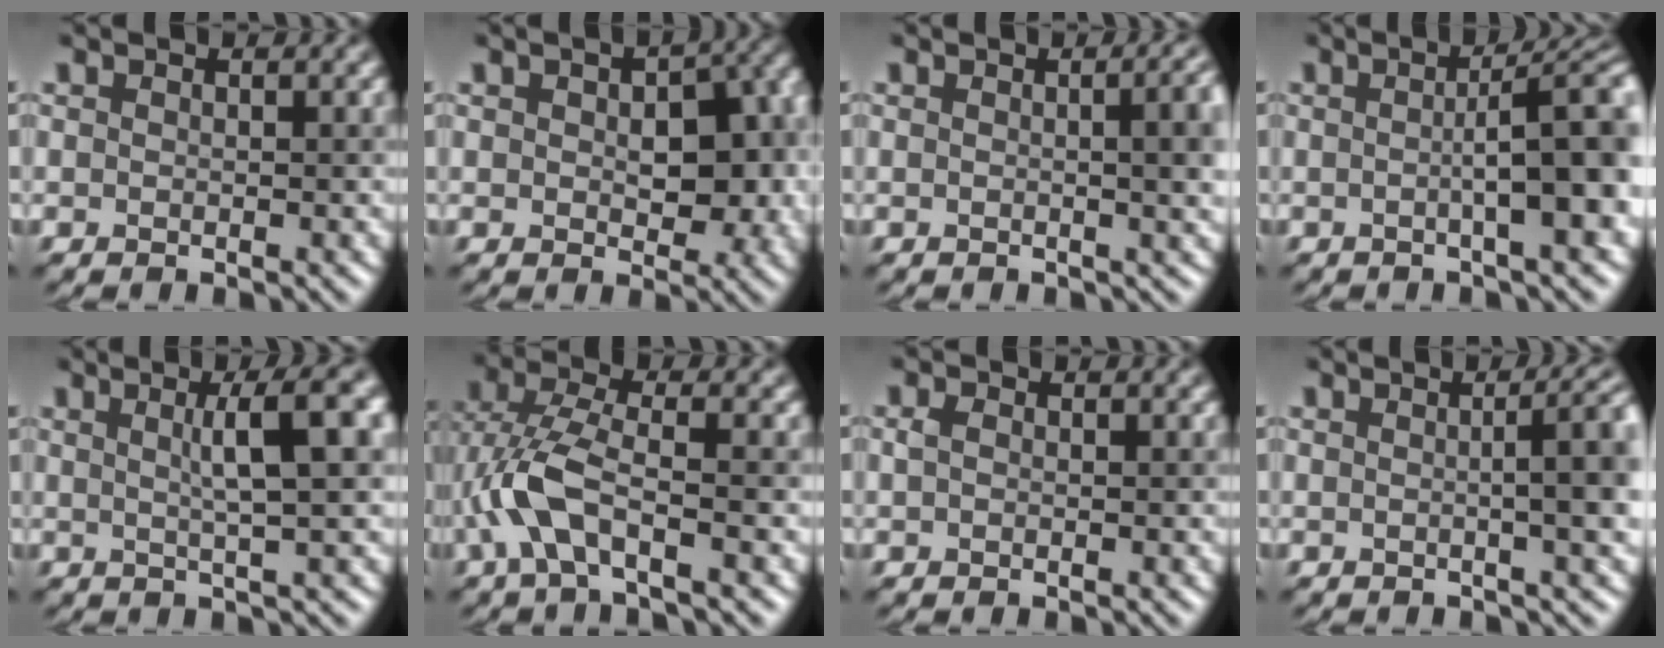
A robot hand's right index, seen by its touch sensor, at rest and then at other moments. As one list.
[{"total": 7.9, "force": [0.2, 4.8, 6.3], "torque": [-0.060, -0.002, 0.019]}, {"total": 6.2, "force": [0.4, 2.7, 5.6], "torque": [-0.014, 0.018, 0.001]}, {"total": 7.8, "force": [0.0, 1.8, 7.6], "torque": [-0.069, 0.013, 0.003]}, {"total": 5.8, "force": [1.4, 1.0, 5.5], "torque": [-0.065, 0.015, 0.022]}, {"total": 5.0, "force": [-1.7, 1.8, 4.4], "torque": [-0.105, 0.008, -0.037]}, {"total": 0.5, "force": [0.1, 0.5, 0.2], "torque": [-0.005, 0.001, 0.002]}, {"total": 7.3, "force": [0.5, 2.5, 6.8], "torque": [-0.040, 0.020, -0.001]}]